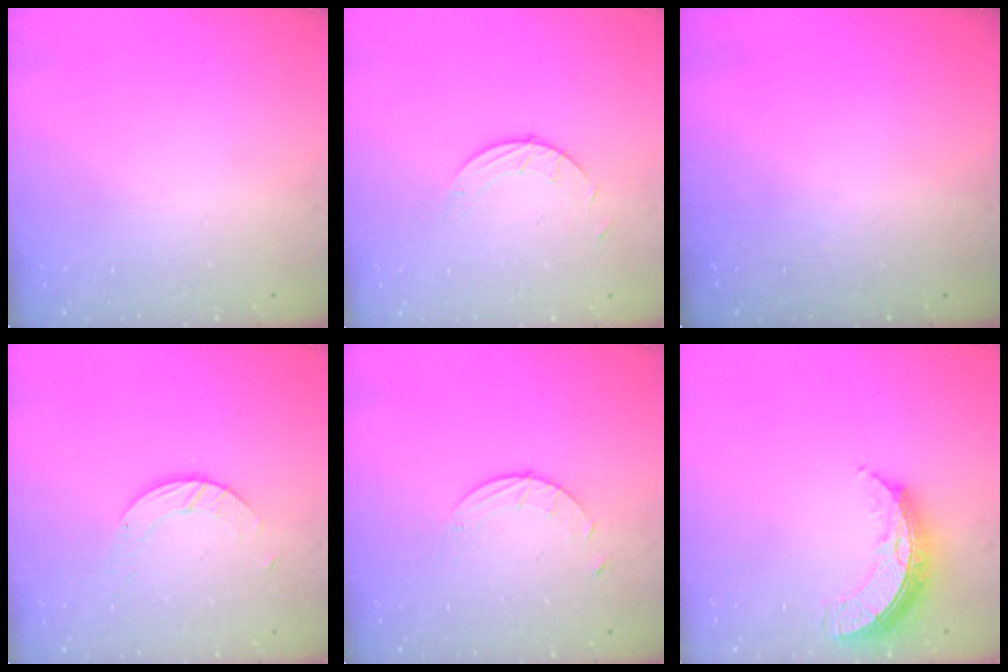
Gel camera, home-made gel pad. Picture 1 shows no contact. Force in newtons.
{"total": 1.9, "press": 1.9, "slide": 0.1}
{"total": 0.0}
{"total": 3.0, "press": 3.0, "slide": 0.3}
{"total": 4.6, "press": 4.5, "slide": 0.5}
{"total": 9.8, "press": 9.8, "slide": 0.6}